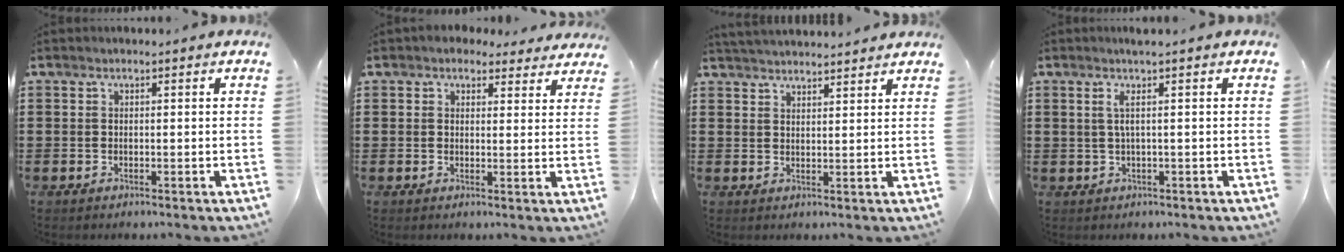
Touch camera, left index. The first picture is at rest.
{"total": 3.2, "force": [2.8, 1.5, 0.6], "torque": [-0.015, -0.005, 0.050]}
{"total": 2.8, "force": [2.8, -0.1, 0.0], "torque": [-0.010, -0.007, 0.053]}
{"total": 2.5, "force": [0.4, -0.5, 2.4], "torque": [-0.045, -0.006, 0.005]}